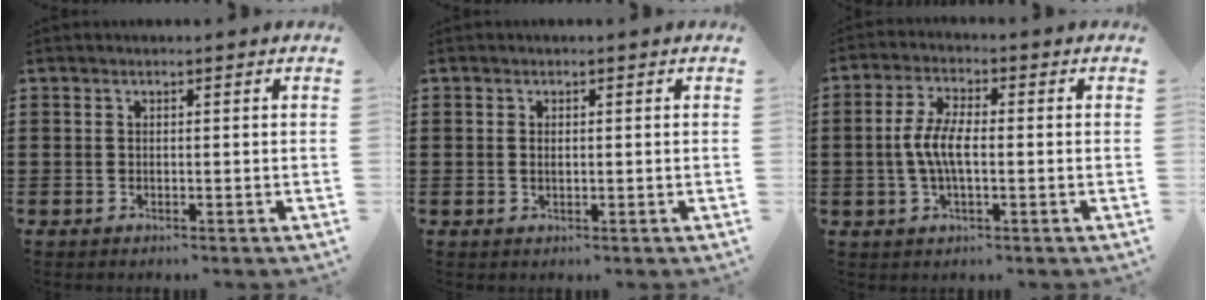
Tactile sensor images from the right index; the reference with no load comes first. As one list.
[{"total": 0.8, "force": [0.1, 0.4, 0.7], "torque": [-0.015, 0.002, 0.000]}, {"total": 5.6, "force": [-0.7, 2.1, 5.2], "torque": [-0.119, -0.004, -0.021]}]